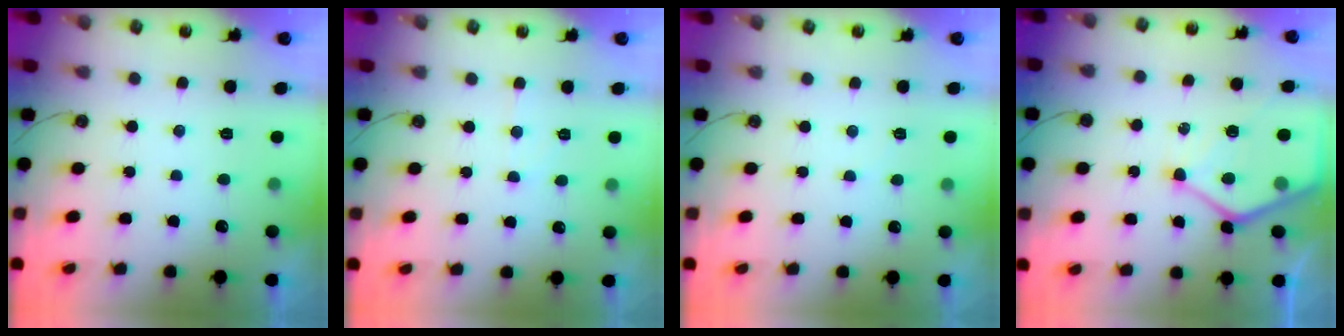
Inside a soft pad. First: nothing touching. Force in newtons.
{"total": 4.1, "press": 4.0, "slide": 0.8}
{"total": 2.4, "press": 2.4, "slide": 0.4}
{"total": 12.2, "press": 12.1, "slide": 1.1}